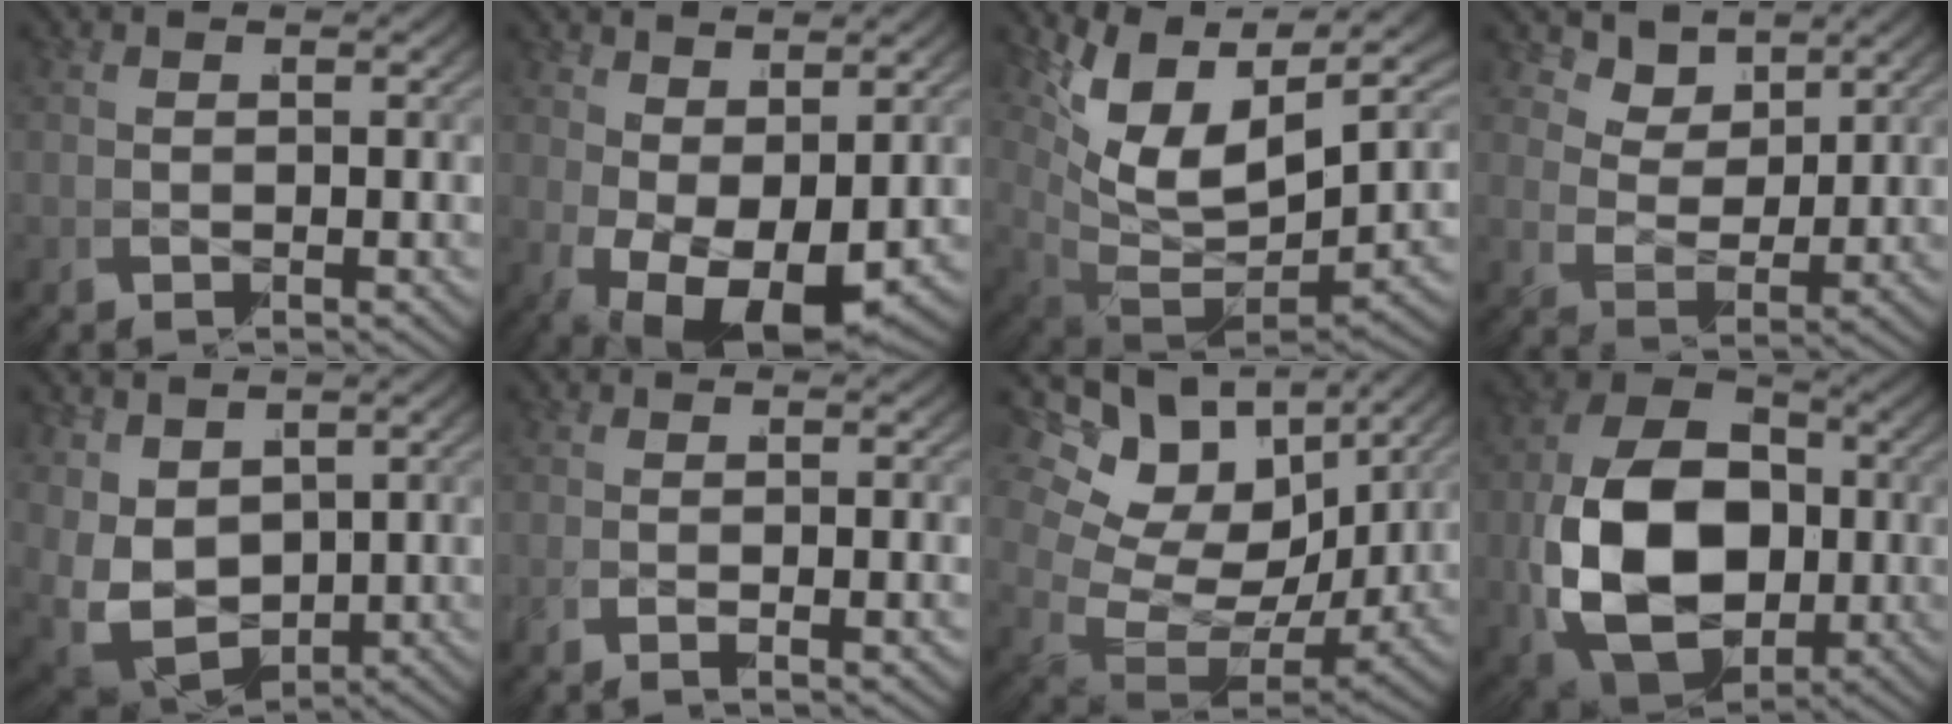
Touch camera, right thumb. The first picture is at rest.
{"total": 8.3, "force": [-2.0, 5.0, 6.3], "torque": [-0.109, -0.030, -0.016]}
{"total": 12.4, "force": [2.0, 8.2, 9.0], "torque": [-0.204, -0.032, 0.047]}
{"total": 3.8, "force": [2.5, 2.2, 1.9], "torque": [-0.034, 0.000, 0.041]}
{"total": 8.4, "force": [-0.9, 6.8, 4.8], "torque": [-0.155, -0.057, 0.009]}
{"total": 0.8, "force": [-0.7, -0.3, 0.1], "torque": [-0.003, 0.005, -0.018]}
{"total": 12.2, "force": [0.7, 8.7, 8.4], "torque": [-0.171, -0.028, 0.019]}
{"total": 18.8, "force": [-1.4, 13.5, 13.1], "torque": [-0.297, -0.054, 0.001]}